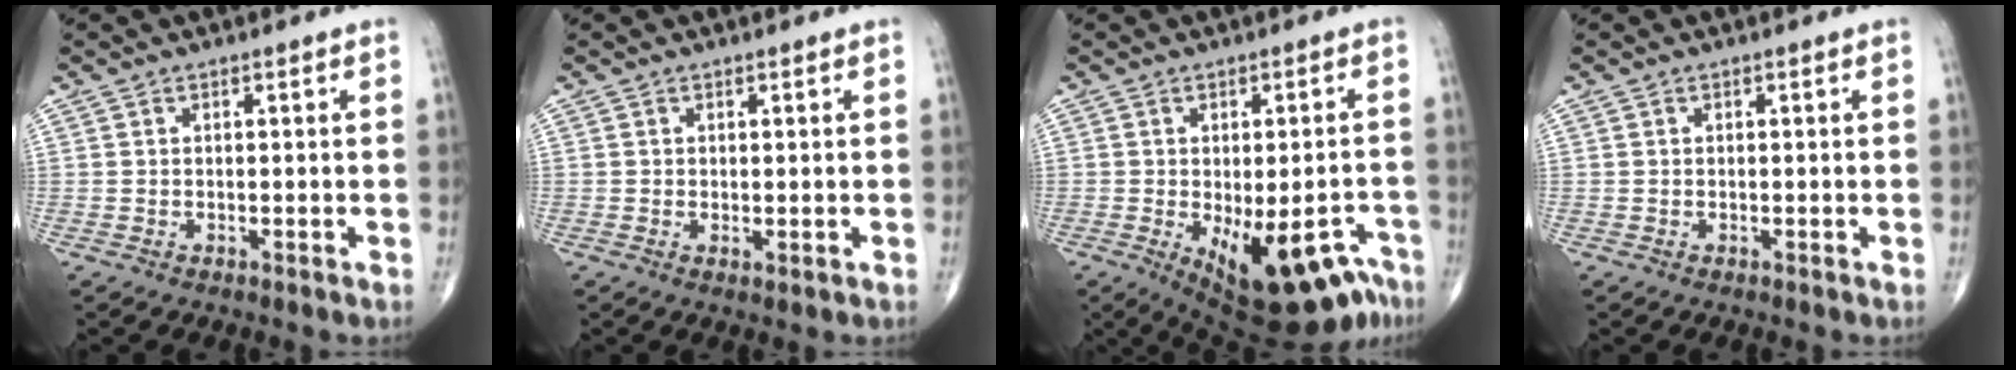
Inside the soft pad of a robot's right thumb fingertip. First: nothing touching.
{"total": 0.9, "force": [0.0, 0.4, 0.8], "torque": [-0.016, -0.005, 0.001]}
{"total": 17.3, "force": [-8.9, 7.4, 12.9], "torque": [-0.125, 0.024, -0.109]}
{"total": 0.0}